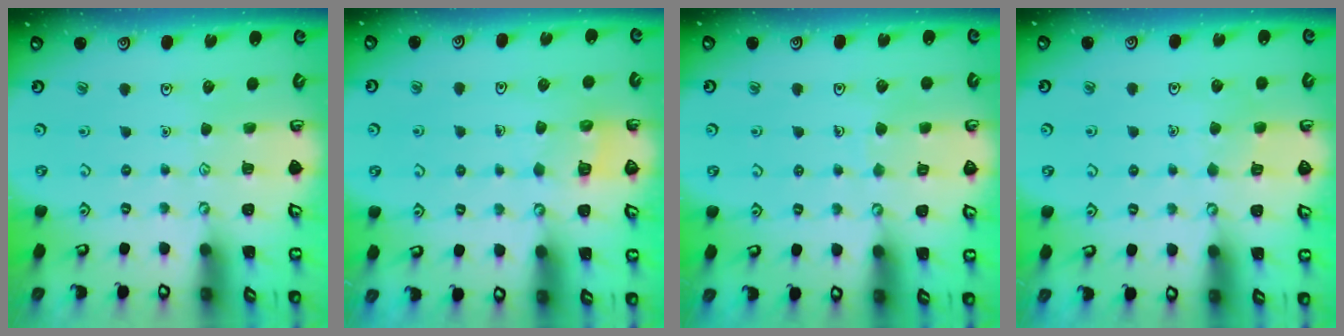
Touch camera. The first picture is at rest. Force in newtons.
{"total": 3.3, "press": 3.3, "slide": 0.2}
{"total": 4.0, "press": 4.0, "slide": 0.4}
{"total": 4.2, "press": 4.2, "slide": 0.3}